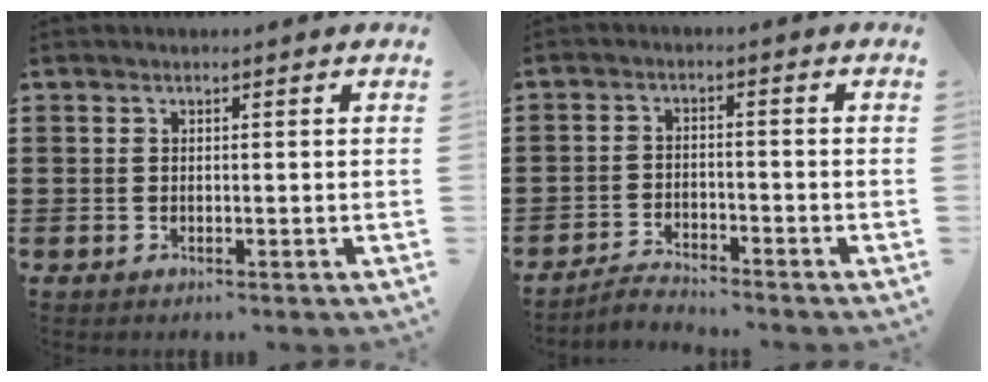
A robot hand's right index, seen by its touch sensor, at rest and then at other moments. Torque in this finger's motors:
{"motor_torque": [1.18, 0.96, -0.03, -0.01]}